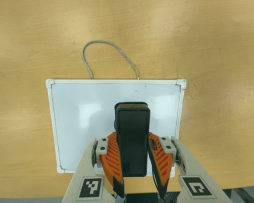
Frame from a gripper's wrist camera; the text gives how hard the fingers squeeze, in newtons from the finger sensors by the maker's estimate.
{"total": 10.3, "left": 8.5, "right": 12.1}